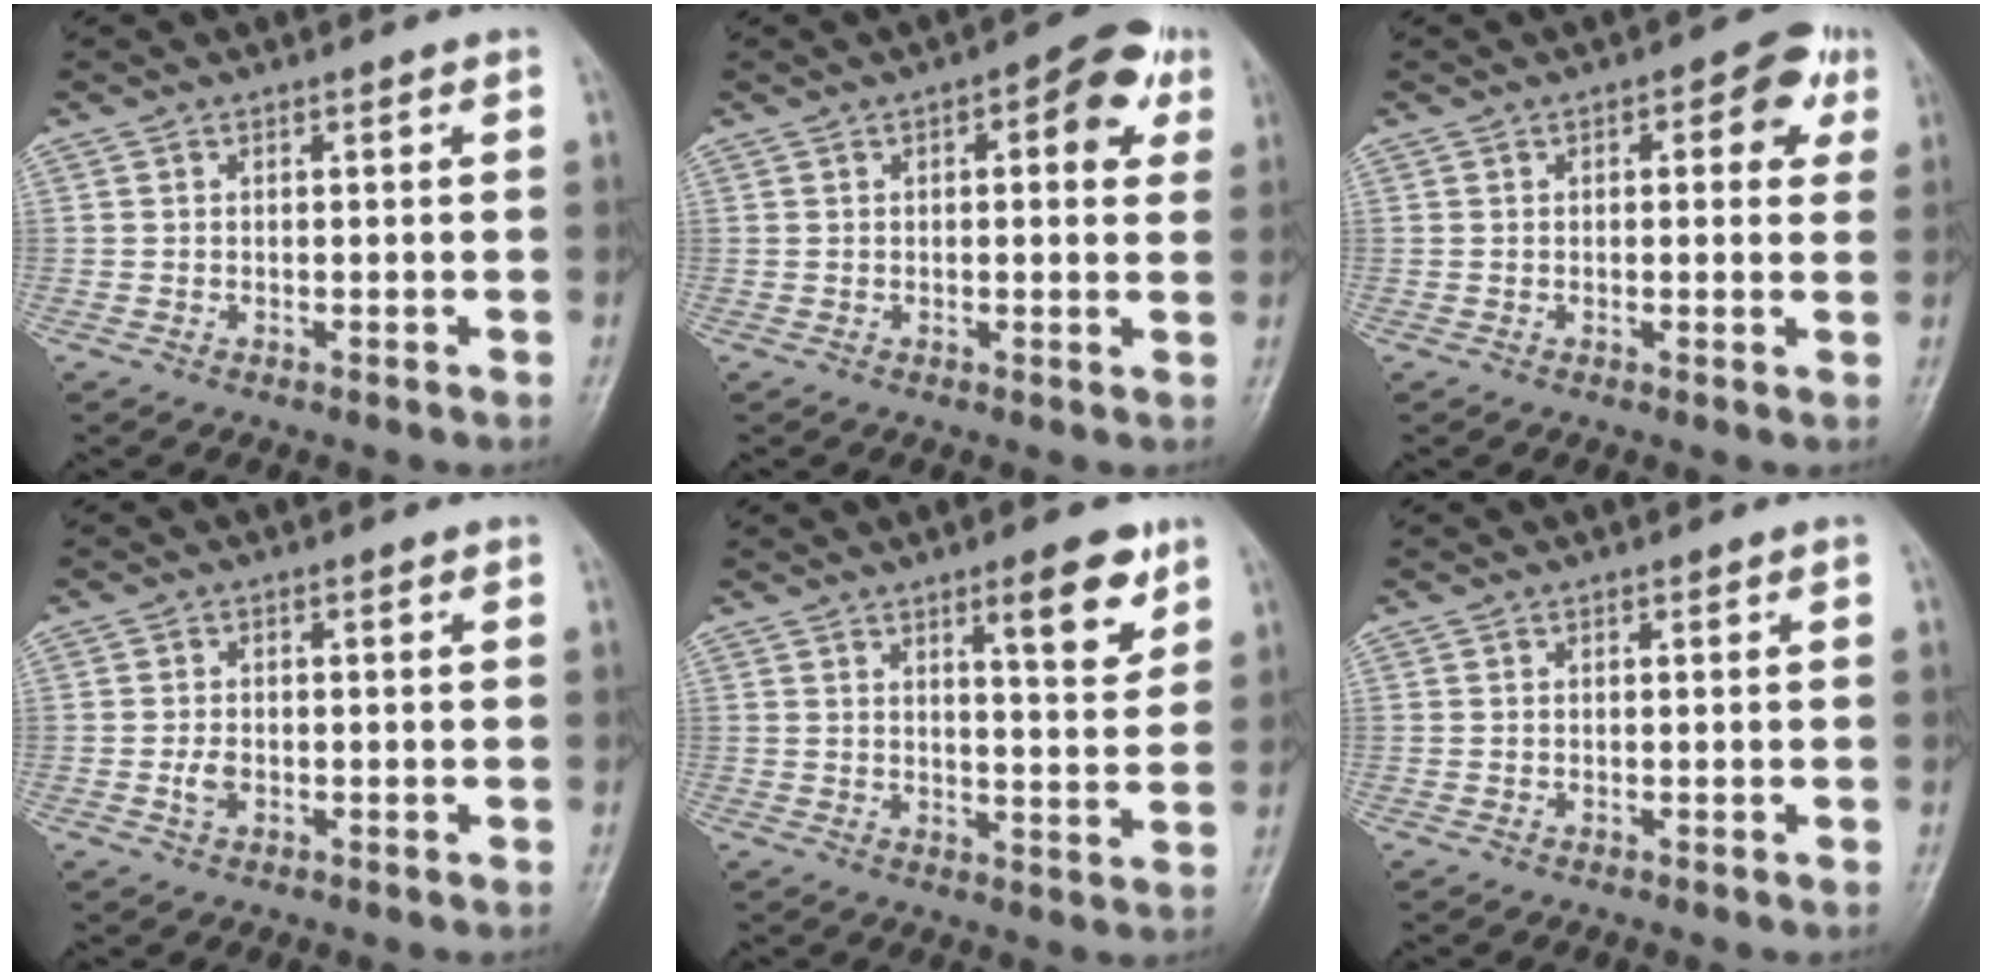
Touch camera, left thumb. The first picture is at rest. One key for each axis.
{"total": 8.3, "fx": 3.1, "fy": 3.5, "fz": 6.9, "tx": -0.066, "ty": 0.007, "tz": 0.031}
{"total": 6.2, "fx": 2.3, "fy": 3.1, "fz": 4.9, "tx": -0.031, "ty": 0.002, "tz": 0.019}
{"total": 2.4, "fx": -0.7, "fy": 1.6, "fz": 1.7, "tx": -0.031, "ty": 0.006, "tz": -0.013}
{"total": 8.6, "fx": 4.9, "fy": 2.3, "fz": 6.6, "tx": -0.083, "ty": -0.031, "tz": 0.071}
{"total": 0.0}